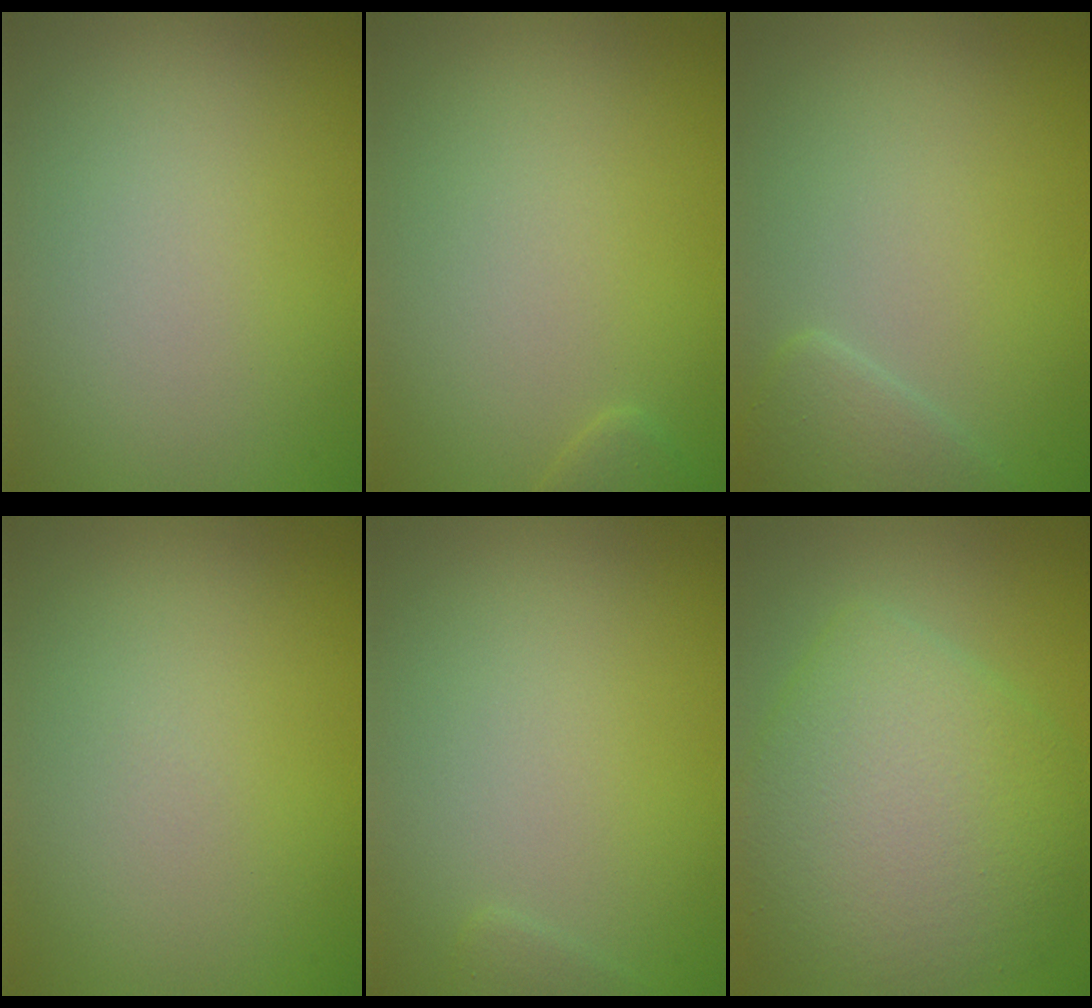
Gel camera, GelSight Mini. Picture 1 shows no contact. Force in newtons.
{"total": 0.9, "press": 0.9, "slide": 0.0}
{"total": 2.2, "press": 2.1, "slide": 0.2}
{"total": 0.0}
{"total": 0.6, "press": 0.6, "slide": 0.1}
{"total": 8.5, "press": 8.5, "slide": 0.2}